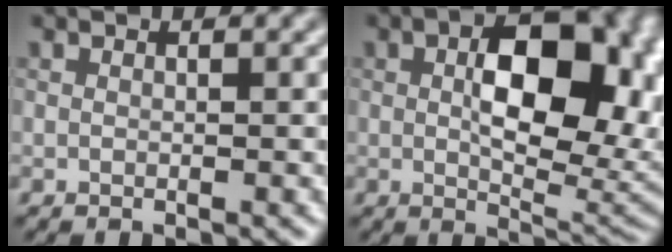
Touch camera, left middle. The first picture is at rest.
{"total": 10.7, "force": [1.1, 5.8, 8.9], "torque": [-0.123, -0.003, 0.039]}